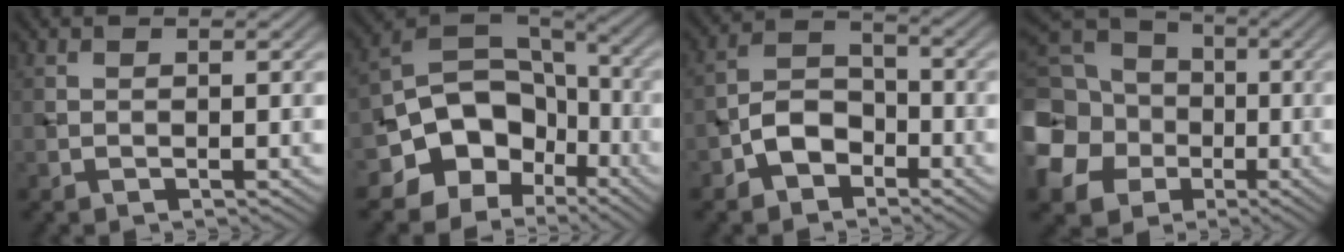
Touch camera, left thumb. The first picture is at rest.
{"total": 14.0, "force": [-5.7, 11.0, 6.6], "torque": [-0.134, -0.015, -0.107]}
{"total": 5.4, "force": [-3.0, 3.5, 2.8], "torque": [-0.049, 0.009, -0.068]}
{"total": 16.3, "force": [-3.2, 14.2, 7.3], "torque": [-0.242, -0.024, -0.082]}